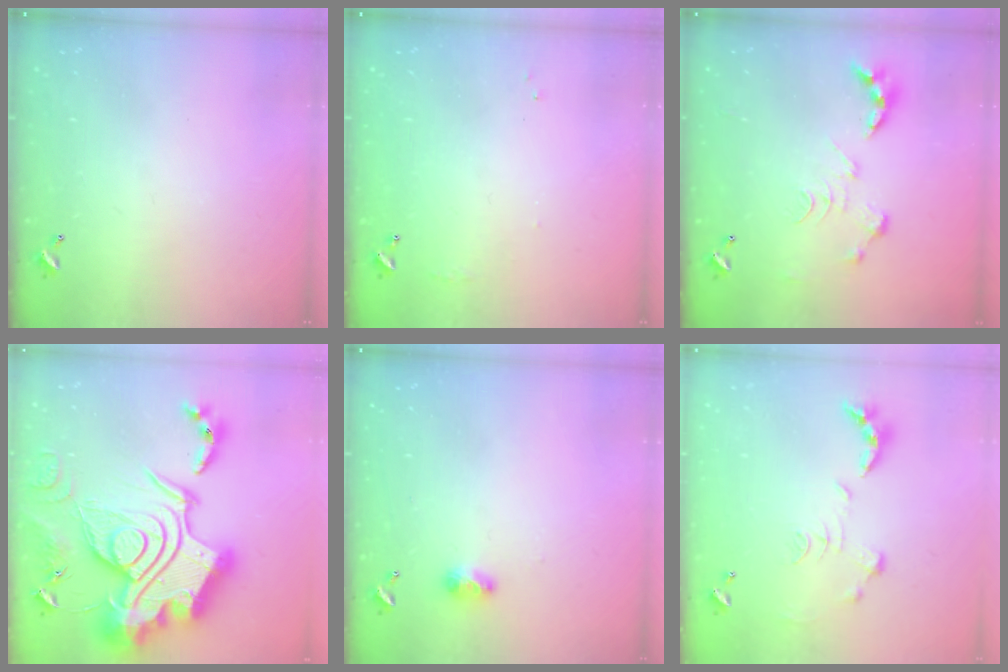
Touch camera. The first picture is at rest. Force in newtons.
{"total": 4.3, "press": 4.3, "slide": 0.6}
{"total": 0.0}
{"total": 0.6, "press": 0.6, "slide": 0.0}
{"total": 4.1, "press": 4.1, "slide": 0.5}
{"total": 1.1, "press": 1.0, "slide": 0.4}